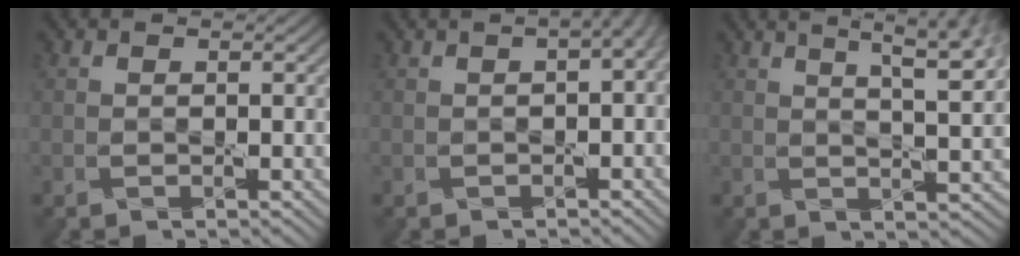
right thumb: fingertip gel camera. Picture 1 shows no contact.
{"total": 5.5, "force": [1.1, 2.3, 4.9], "torque": [-0.061, 0.010, 0.010]}
{"total": 9.4, "force": [5.3, 2.5, 7.3], "torque": [-0.091, 0.019, 0.059]}